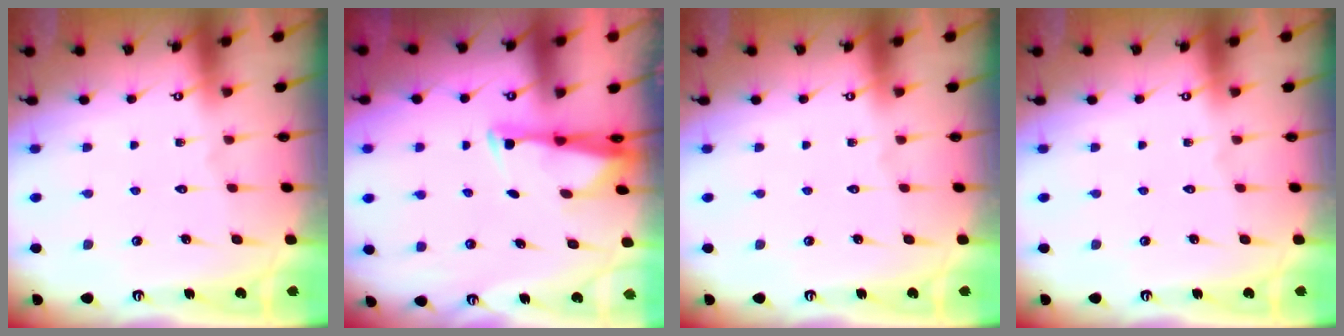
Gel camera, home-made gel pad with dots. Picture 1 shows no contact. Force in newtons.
{"total": 2.9, "press": 2.8, "slide": 0.8}
{"total": 0.0}
{"total": 0.0}